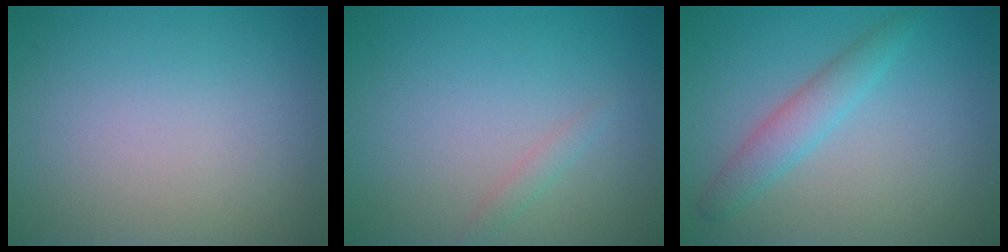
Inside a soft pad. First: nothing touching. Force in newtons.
{"total": 0.9, "press": 0.9, "slide": 0.0}
{"total": 2.5, "press": 2.5, "slide": 0.1}